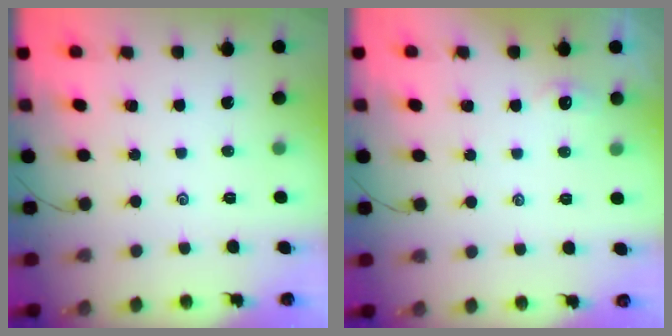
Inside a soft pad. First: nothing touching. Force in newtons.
{"total": 2.4, "press": 2.4, "slide": 0.3}